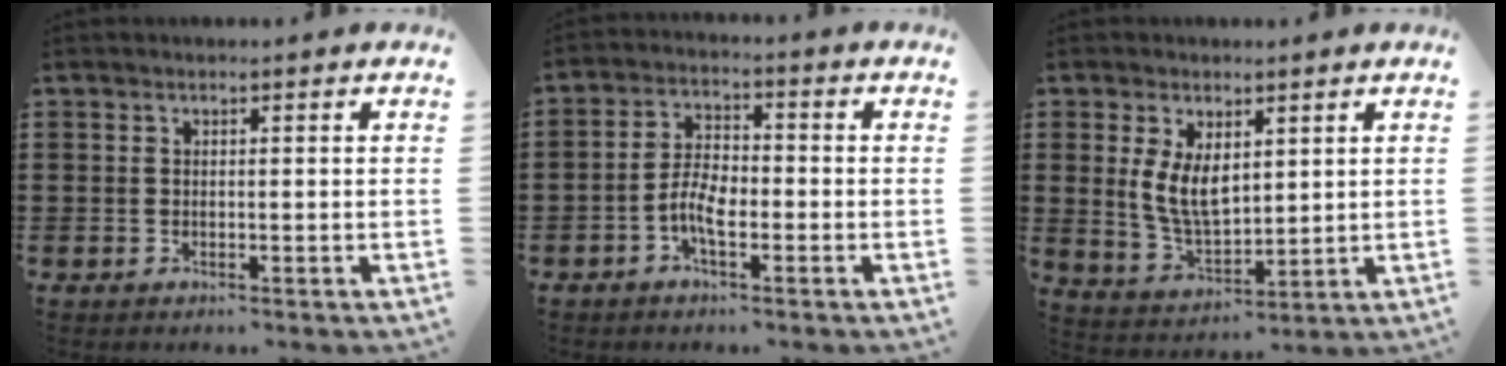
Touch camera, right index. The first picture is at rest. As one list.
[{"total": 5.6, "force": [-2.1, 2.4, 4.6], "torque": [-0.105, 0.000, -0.046]}, {"total": 6.8, "force": [1.8, 3.9, 5.3], "torque": [-0.107, 0.002, 0.033]}]